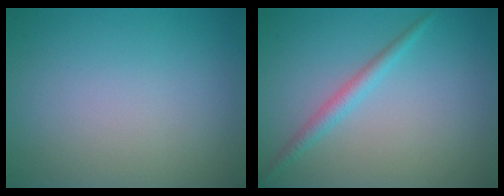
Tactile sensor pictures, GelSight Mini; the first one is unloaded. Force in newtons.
{"total": 1.8, "press": 1.8, "slide": 0.1}